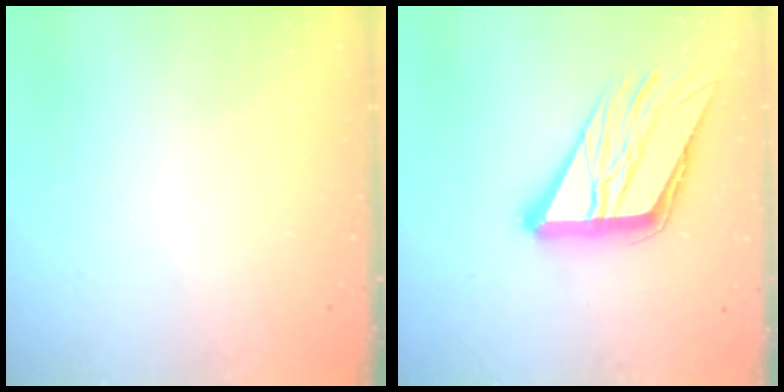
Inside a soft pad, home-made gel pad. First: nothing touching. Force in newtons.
{"total": 18.0, "press": 17.9, "slide": 2.5}